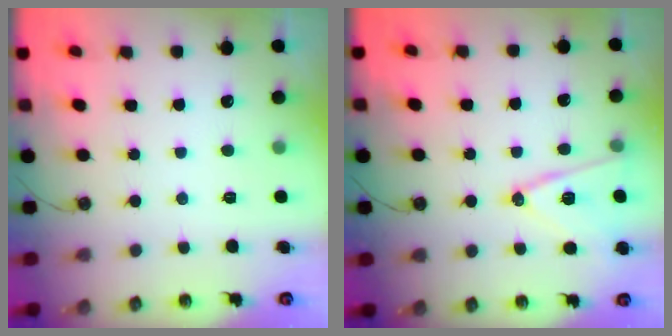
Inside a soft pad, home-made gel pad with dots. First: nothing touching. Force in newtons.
{"total": 13.5, "press": 13.0, "slide": 3.8}